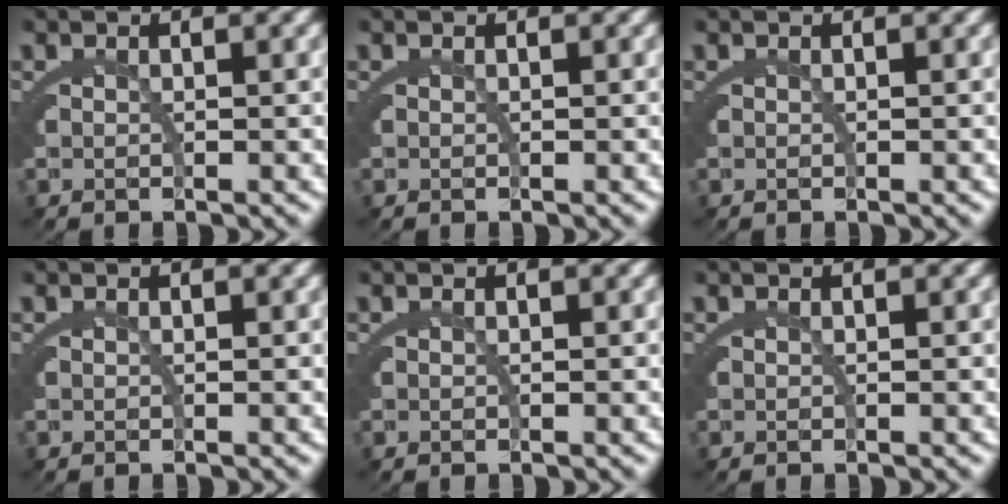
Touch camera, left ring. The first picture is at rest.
{"total": 0.0}
{"total": 0.0}
{"total": 0.0}
{"total": 0.0}
{"total": 0.0}